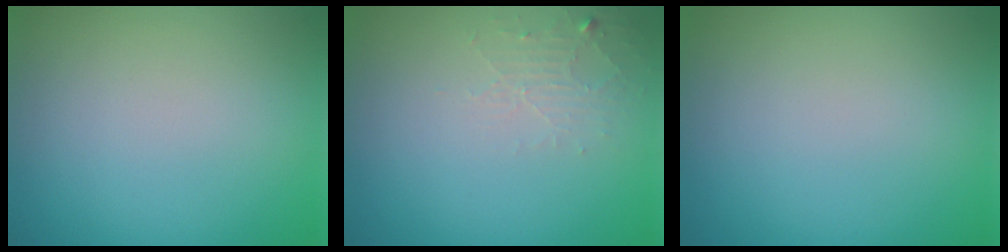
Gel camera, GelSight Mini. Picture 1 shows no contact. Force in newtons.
{"total": 1.7, "press": 1.7, "slide": 0.3}
{"total": 0.0}